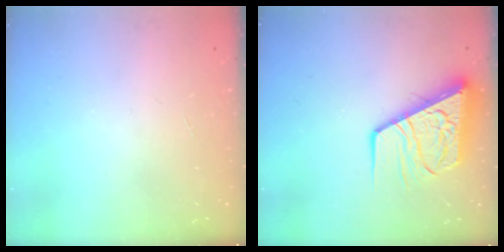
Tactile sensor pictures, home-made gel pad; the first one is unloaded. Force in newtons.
{"total": 13.0, "press": 12.9, "slide": 1.7}